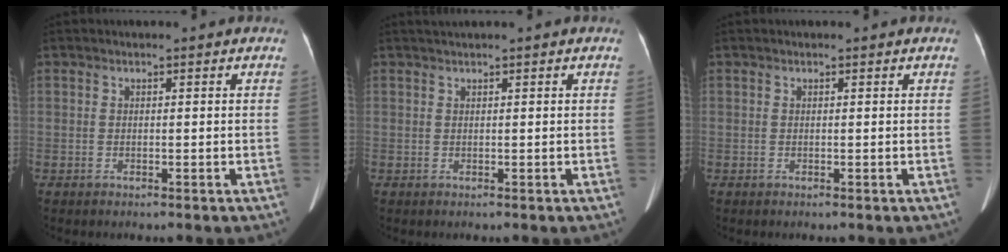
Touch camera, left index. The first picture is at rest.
{"total": 1.2, "force": [1.1, -0.4, 0.5], "torque": [-0.010, 0.012, 0.025]}
{"total": 0.9, "force": [0.8, 0.1, 0.3], "torque": [-0.009, 0.012, 0.012]}